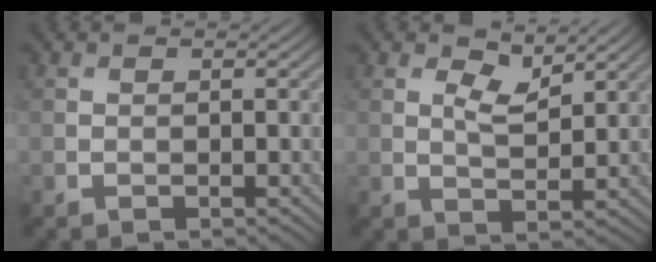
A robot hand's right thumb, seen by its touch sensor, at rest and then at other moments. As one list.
[{"total": 3.7, "force": [2.2, 1.3, 2.6], "torque": [-0.056, -0.006, 0.043]}]